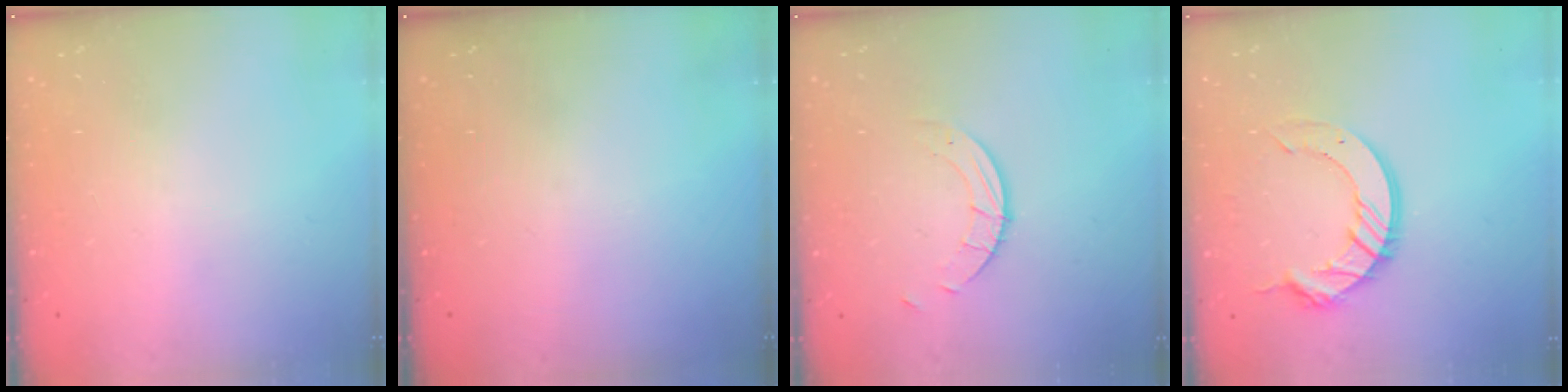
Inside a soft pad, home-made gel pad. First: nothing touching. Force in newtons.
{"total": 0.0}
{"total": 2.5, "press": 2.5, "slide": 0.2}
{"total": 12.2, "press": 12.1, "slide": 1.1}